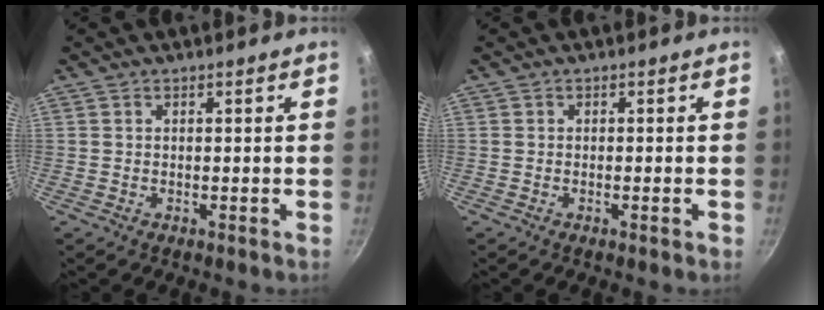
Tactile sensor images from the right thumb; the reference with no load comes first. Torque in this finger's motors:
{"motor_torque": [-0.16, -0.27, 0.05, 0.61, 0.00]}